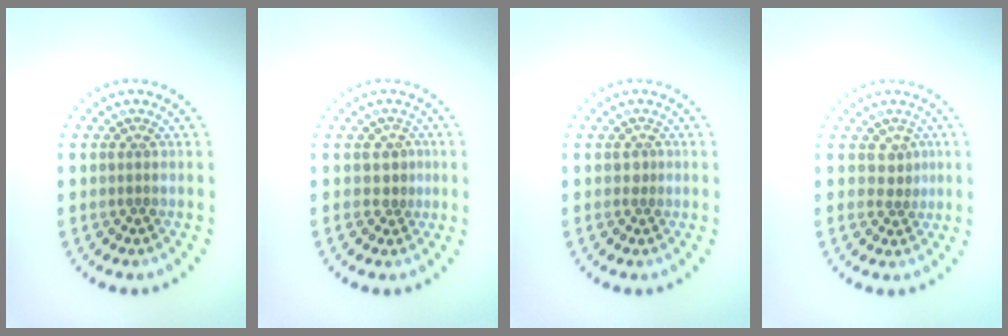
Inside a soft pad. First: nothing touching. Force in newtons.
{"total": 1.5, "press": 1.3, "slide": 0.8}
{"total": 0.8, "press": 0.3, "slide": 0.7}
{"total": 1.6, "press": 1.0, "slide": 1.2}